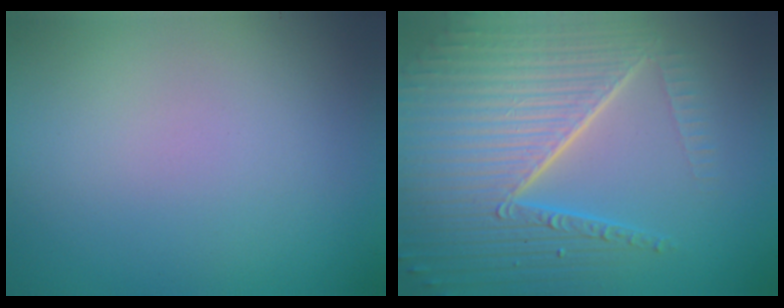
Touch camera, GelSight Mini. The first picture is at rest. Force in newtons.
{"total": 10.1, "press": 6.3, "slide": 7.8}